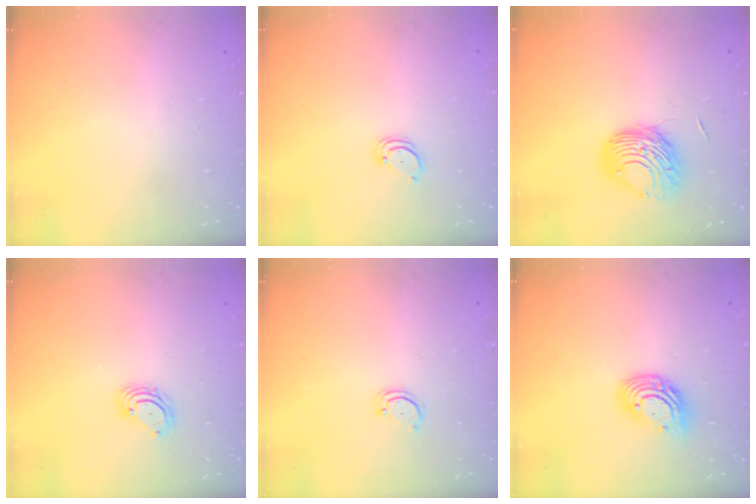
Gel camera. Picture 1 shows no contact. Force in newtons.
{"total": 2.0, "press": 2.0, "slide": 0.2}
{"total": 9.2, "press": 9.2, "slide": 1.1}
{"total": 3.3, "press": 3.3, "slide": 0.3}
{"total": 2.2, "press": 2.2, "slide": 0.2}
{"total": 10.7, "press": 10.7, "slide": 0.8}